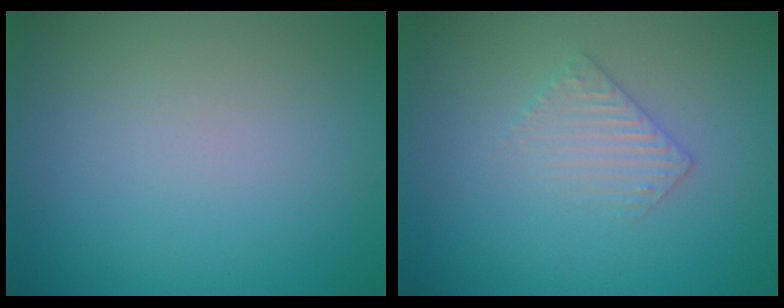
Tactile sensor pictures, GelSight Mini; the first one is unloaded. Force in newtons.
{"total": 1.9, "press": 1.9, "slide": 0.5}